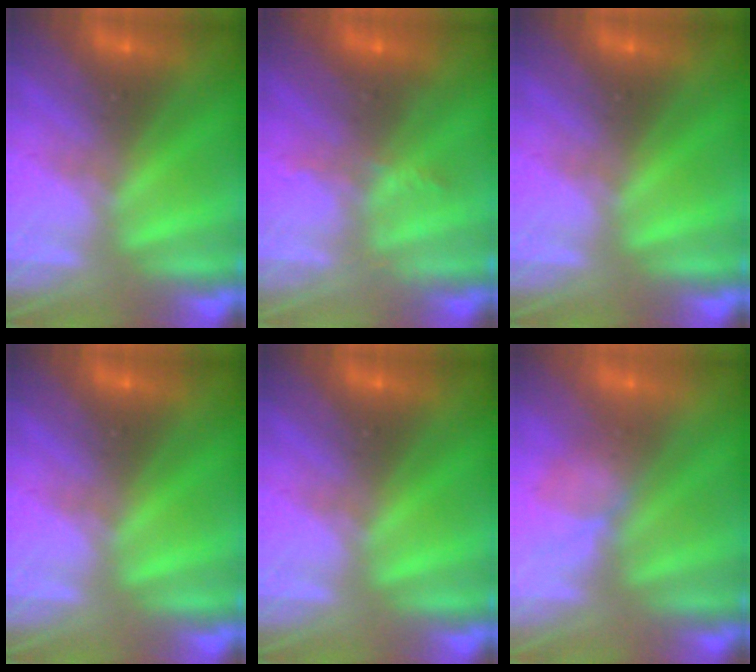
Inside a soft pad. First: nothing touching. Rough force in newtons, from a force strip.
{"total": 2.3}
{"total": 0.0}
{"total": 0.0}
{"total": 0.0}
{"total": 3.3}